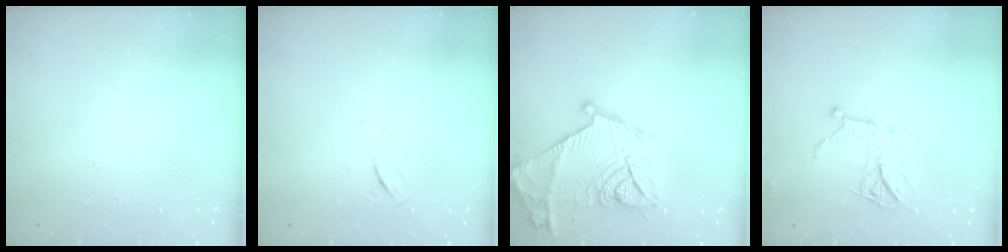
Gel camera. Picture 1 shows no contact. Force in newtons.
{"total": 5.8, "press": 5.8, "slide": 0.5}
{"total": 23.5, "press": 23.5, "slide": 1.5}
{"total": 10.8, "press": 10.8, "slide": 0.4}